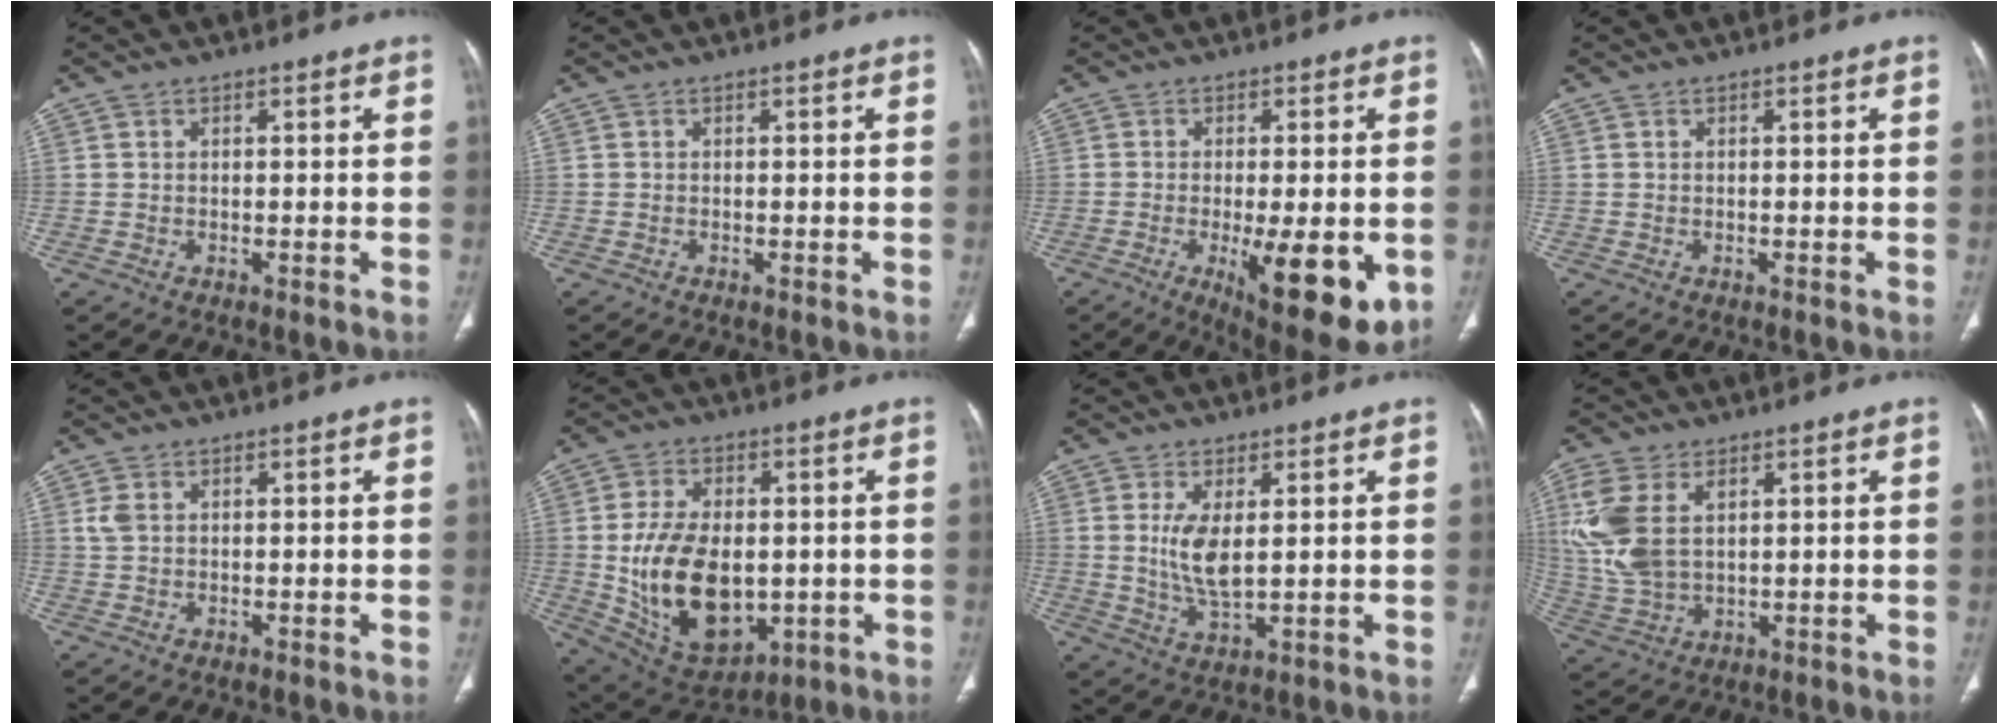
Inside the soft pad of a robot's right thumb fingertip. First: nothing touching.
{"total": 0.0}
{"total": 15.1, "force": [-4.1, 5.0, 13.6], "torque": [-0.164, -0.021, -0.044]}
{"total": 0.0}
{"total": 2.1, "force": [0.7, 1.3, 1.4], "torque": [-0.038, 0.006, 0.018]}
{"total": 19.1, "force": [-1.4, 12.1, 14.7], "torque": [-0.231, -0.008, 0.006]}
{"total": 7.0, "force": [1.2, 2.8, 6.3], "torque": [-0.128, -0.019, 0.031]}
{"total": 12.1, "force": [3.6, 7.3, 9.0], "torque": [-0.209, -0.002, 0.081]}